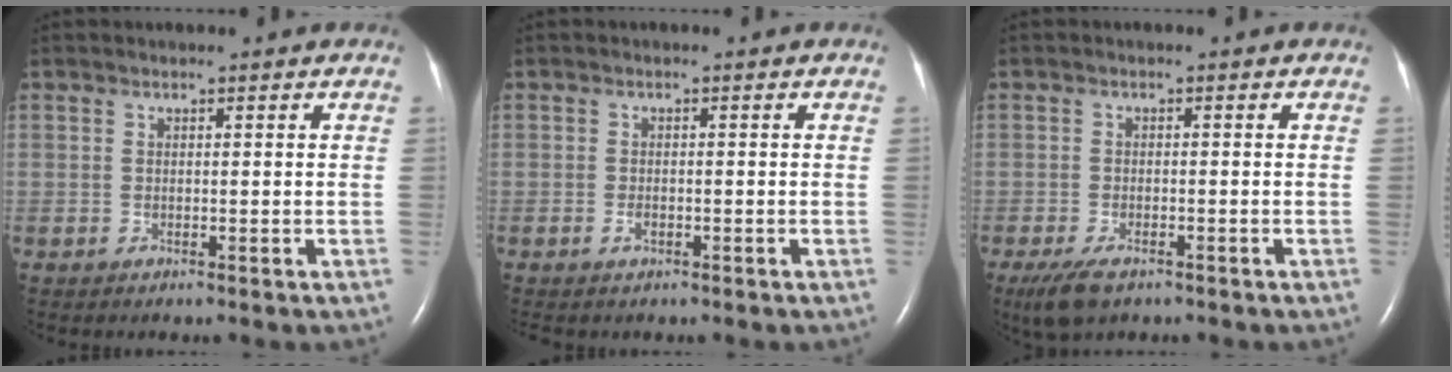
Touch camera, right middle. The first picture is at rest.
{"total": 1.1, "force": [-0.7, 0.5, 0.7], "torque": [-0.018, 0.000, -0.010]}
{"total": 4.6, "force": [-3.1, 1.8, 2.9], "torque": [-0.063, -0.010, -0.051]}